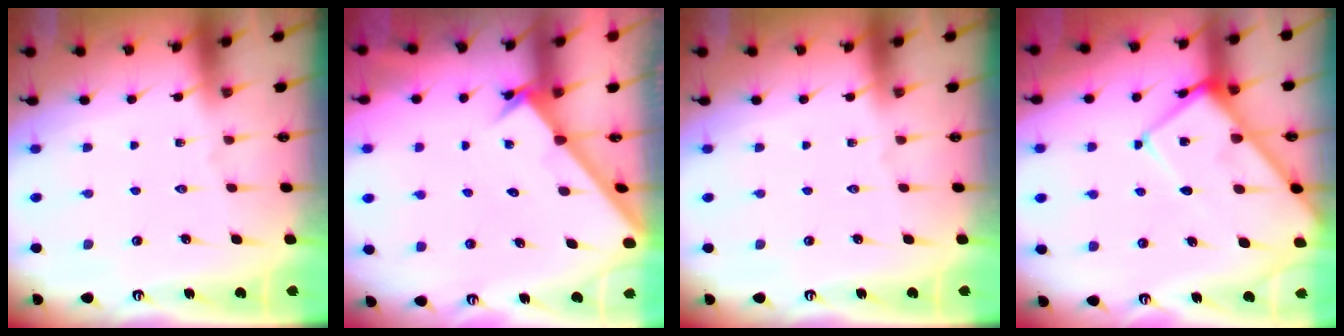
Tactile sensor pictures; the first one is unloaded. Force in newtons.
{"total": 2.3, "press": 2.2, "slide": 0.2}
{"total": 0.0}
{"total": 11.5, "press": 11.5, "slide": 1.2}